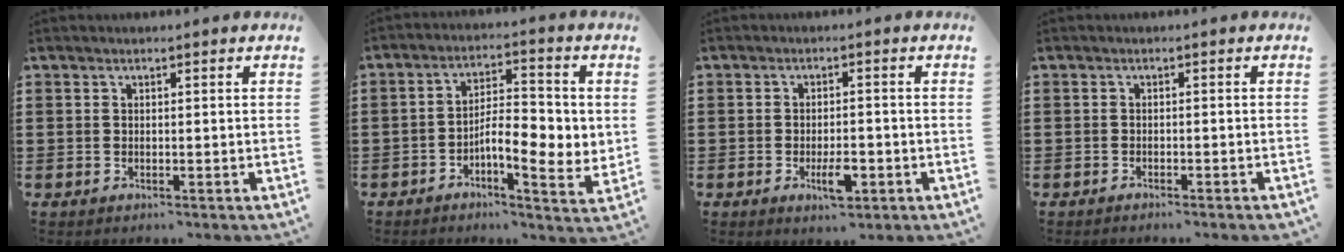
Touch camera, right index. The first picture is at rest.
{"total": 7.0, "force": [-1.2, 2.9, 6.3], "torque": [-0.100, -0.004, -0.028]}
{"total": 4.3, "force": [-1.6, 1.6, 3.6], "torque": [-0.065, 0.003, -0.030]}
{"total": 1.1, "force": [-1.1, -0.1, 0.2], "torque": [-0.006, 0.000, -0.021]}